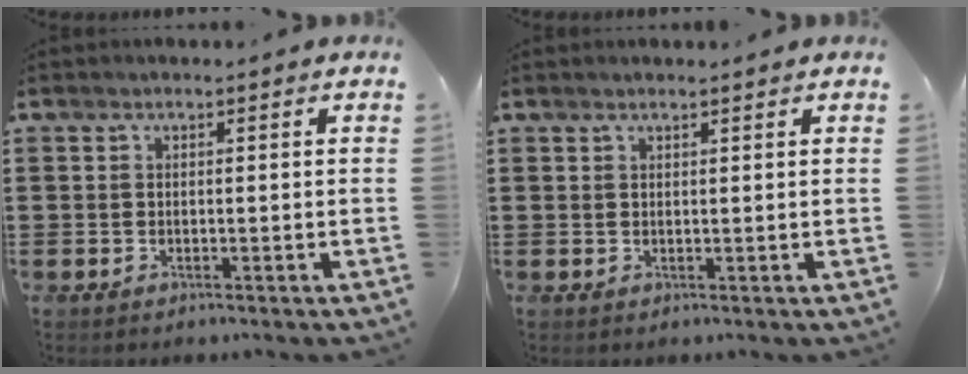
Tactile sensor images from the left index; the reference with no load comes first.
{"total": 0.8, "force": [0.7, 0.0, 0.4], "torque": [-0.008, -0.001, 0.014]}